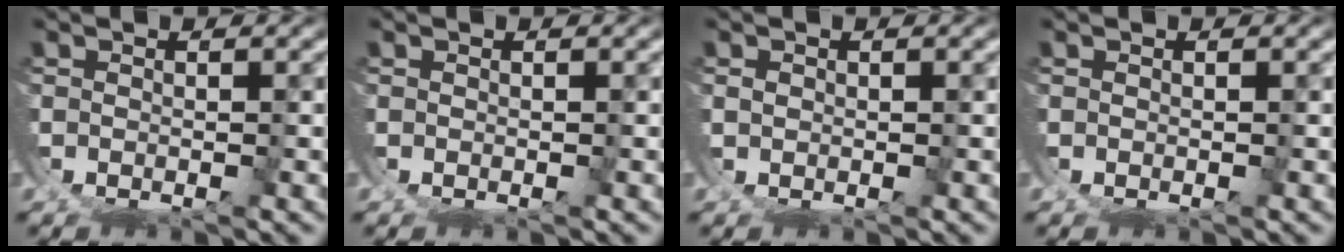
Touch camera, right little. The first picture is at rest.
{"total": 0.0}
{"total": 1.2, "force": [0.5, -1.1, 0.0], "torque": [0.004, -0.002, 0.018]}
{"total": 0.0}